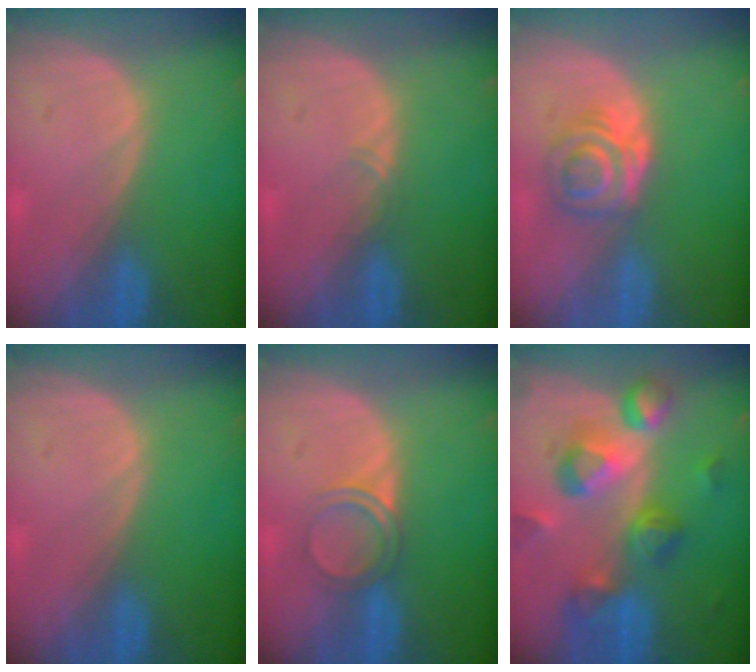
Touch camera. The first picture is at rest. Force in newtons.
{"total": 0.8, "press": 0.7, "slide": 0.4}
{"total": 6.4, "press": 5.3, "slide": 3.6}
{"total": 0.0}
{"total": 3.6, "press": 3.3, "slide": 1.2}
{"total": 10.5, "press": 9.4, "slide": 4.7}